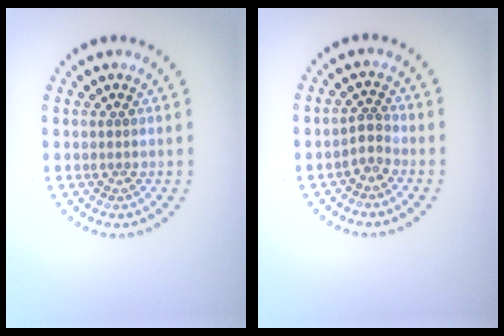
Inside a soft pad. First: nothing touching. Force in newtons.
{"total": 1.6, "press": 1.1, "slide": 1.1}